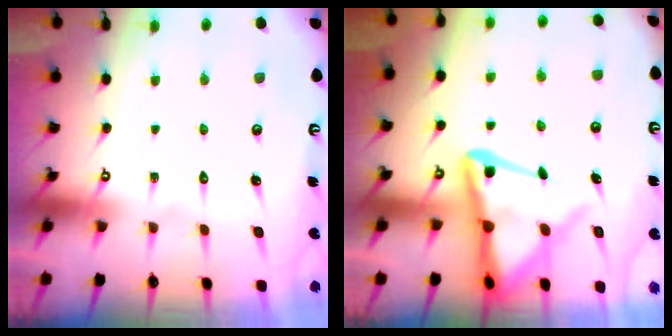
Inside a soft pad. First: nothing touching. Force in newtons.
{"total": 11.9, "press": 11.8, "slide": 1.2}